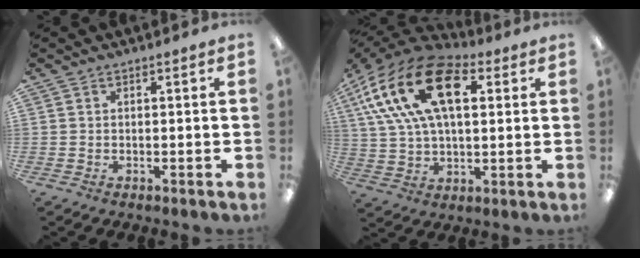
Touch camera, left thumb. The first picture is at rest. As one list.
[{"total": 23.3, "force": [8.4, 13.3, 17.2], "torque": [-0.338, -0.014, 0.140]}]